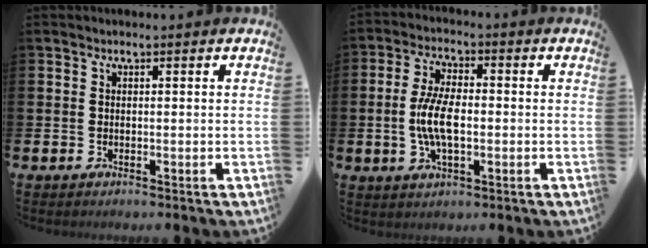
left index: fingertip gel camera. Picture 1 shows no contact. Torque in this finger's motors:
{"motor_torque": [1.58, 0.56, 0.33, 0.21]}